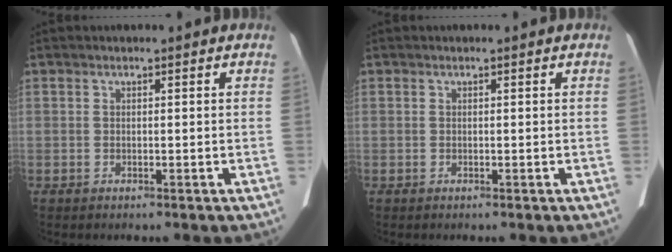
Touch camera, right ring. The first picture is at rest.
{"total": 0.0}